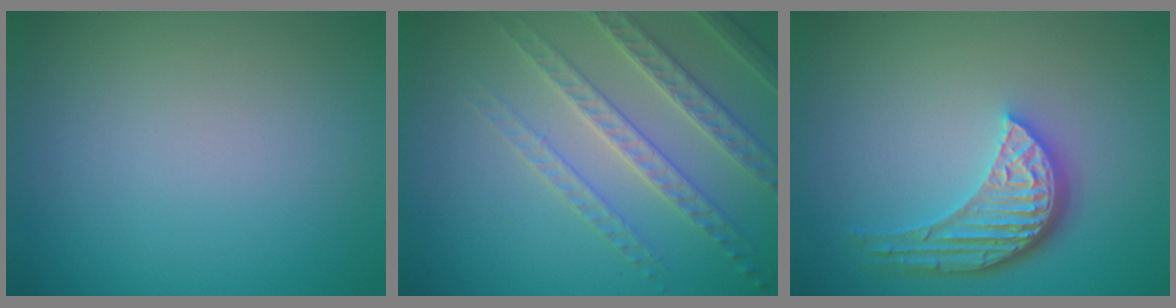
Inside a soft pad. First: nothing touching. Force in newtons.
{"total": 3.9, "press": 3.8, "slide": 1.0}
{"total": 5.2, "press": 3.9, "slide": 3.5}